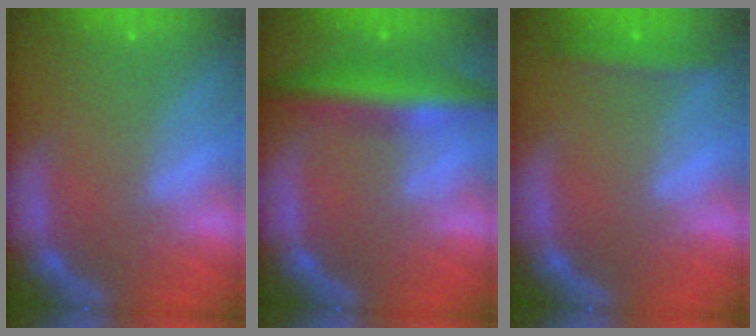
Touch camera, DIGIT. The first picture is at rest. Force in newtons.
{"total": 6.5}
{"total": 2.4}